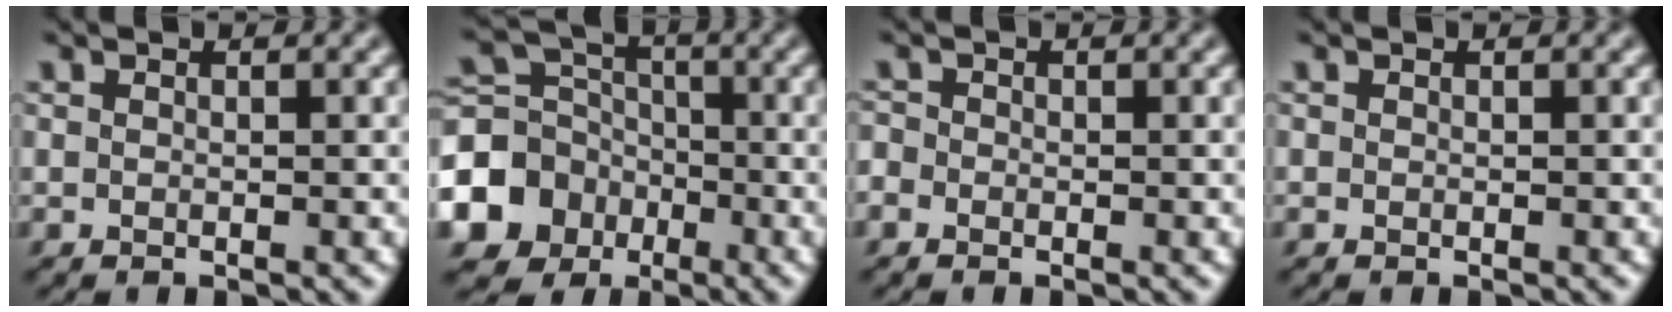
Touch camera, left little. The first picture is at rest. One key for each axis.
{"total": 8.3, "fx": -3.5, "fy": 7.1, "fz": 2.5, "tx": -0.069, "ty": 0.001, "tz": -0.093}
{"total": 1.3, "fx": -0.5, "fy": 1.1, "fz": 0.4, "tx": -0.006, "ty": 0.006, "tz": -0.013}
{"total": 0.0}